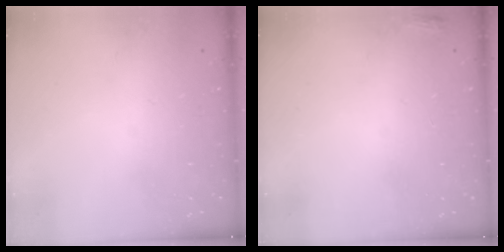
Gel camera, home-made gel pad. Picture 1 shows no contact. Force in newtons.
{"total": 3.2, "press": 2.9, "slide": 1.3}